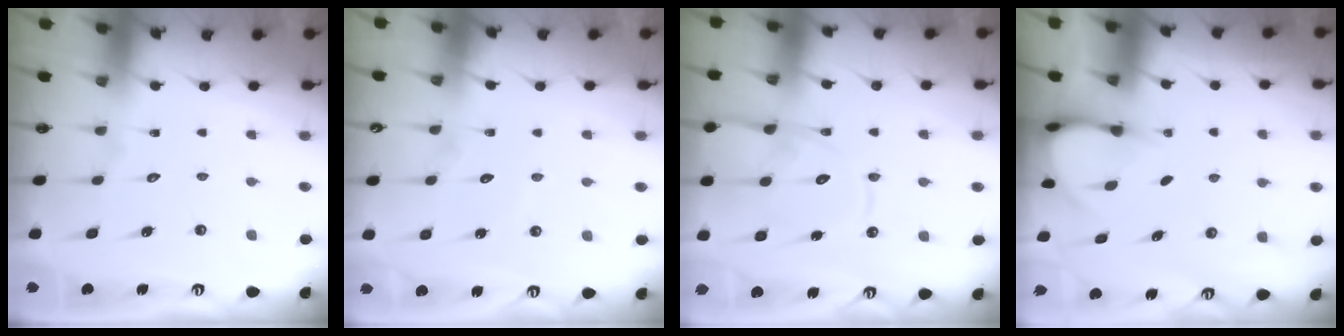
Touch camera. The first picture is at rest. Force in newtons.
{"total": 5.2, "press": 5.1, "slide": 0.5}
{"total": 13.9, "press": 13.8, "slide": 1.4}
{"total": 3.8, "press": 3.8, "slide": 0.3}